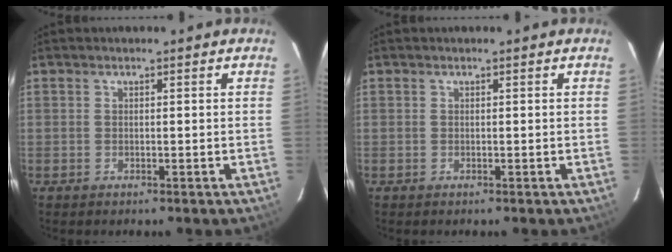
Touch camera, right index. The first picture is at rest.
{"total": 0.0}